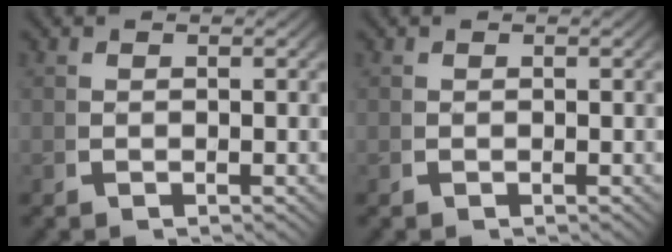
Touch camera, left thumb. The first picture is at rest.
{"total": 0.0}